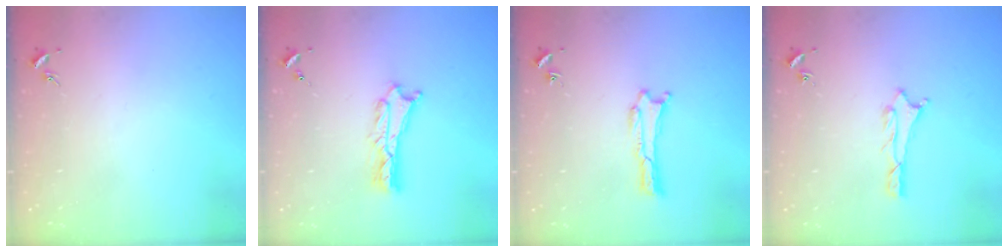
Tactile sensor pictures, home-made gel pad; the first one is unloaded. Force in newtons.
{"total": 2.4, "press": 2.4, "slide": 0.2}
{"total": 0.0}
{"total": 0.7, "press": 0.7, "slide": 0.2}